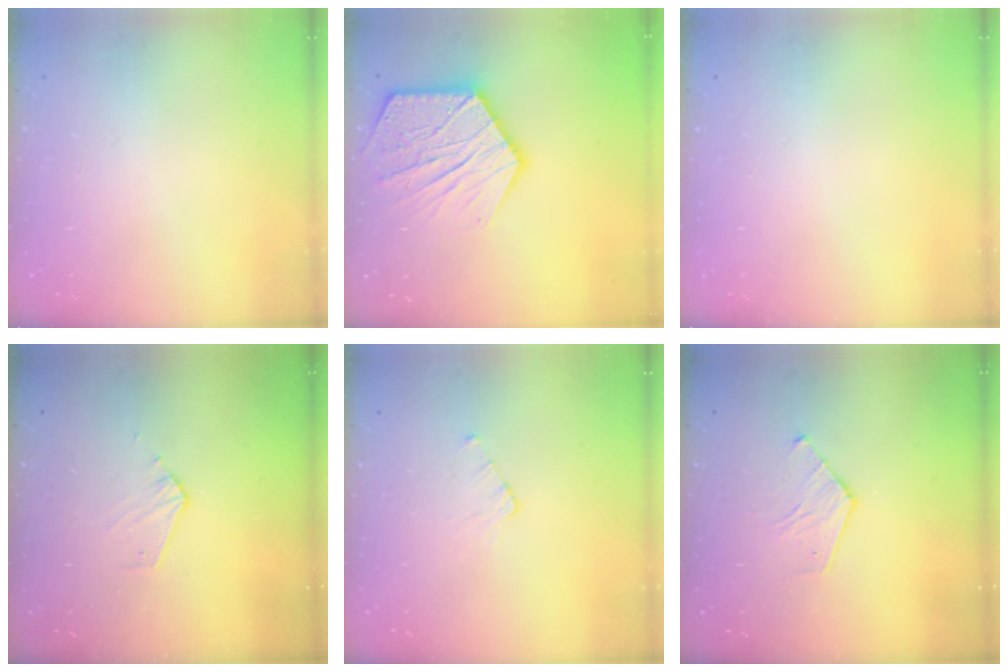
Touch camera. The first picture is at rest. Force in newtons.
{"total": 19.6, "press": 19.5, "slide": 1.5}
{"total": 0.0}
{"total": 4.2, "press": 4.2, "slide": 0.4}
{"total": 2.5, "press": 2.5, "slide": 0.3}
{"total": 7.2, "press": 7.2, "slide": 0.8}